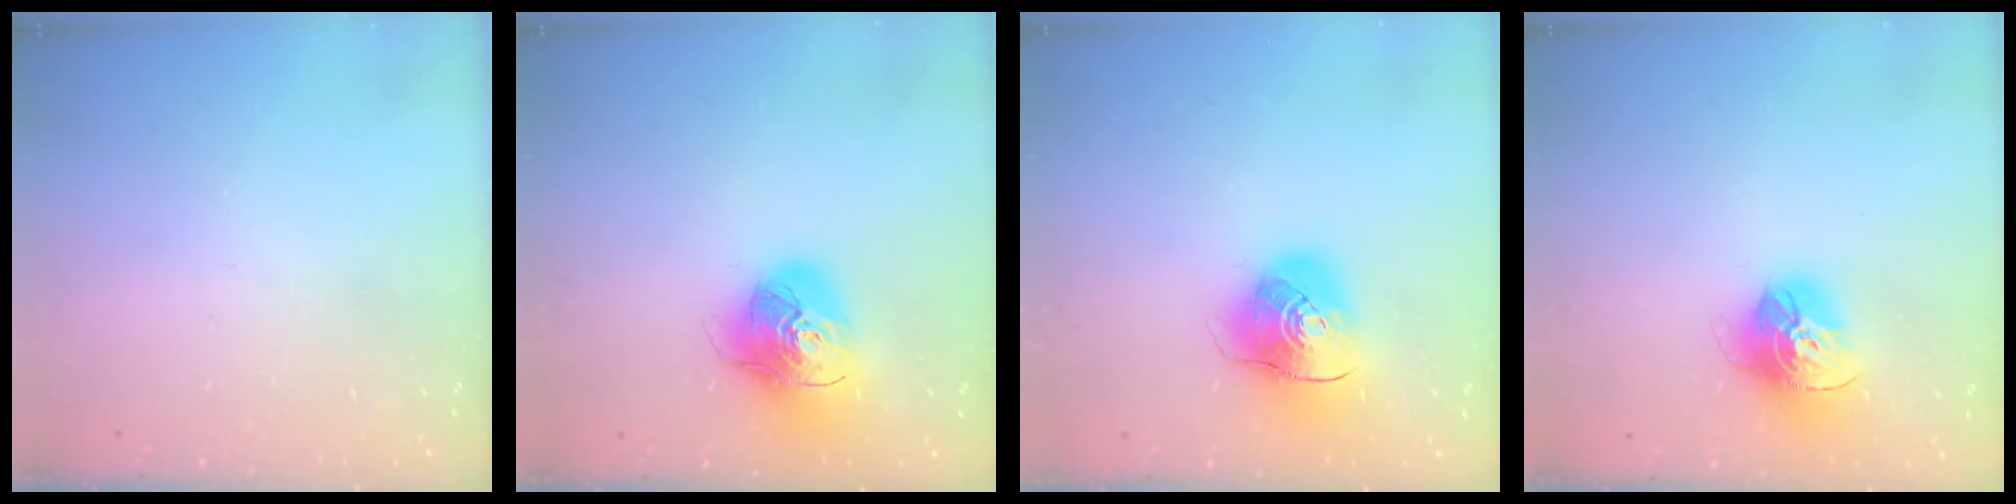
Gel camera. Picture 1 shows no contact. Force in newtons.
{"total": 15.9, "press": 15.8, "slide": 2.3}
{"total": 10.9, "press": 10.7, "slide": 1.8}
{"total": 16.3, "press": 16.2, "slide": 1.5}